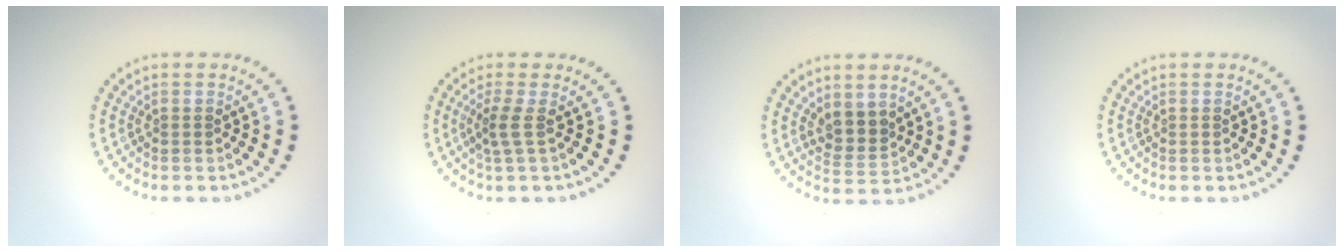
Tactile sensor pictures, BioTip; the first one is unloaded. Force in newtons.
{"total": 1.9, "press": 1.2, "slide": 1.4}
{"total": 2.5, "press": 2.1, "slide": 1.3}
{"total": 0.0}